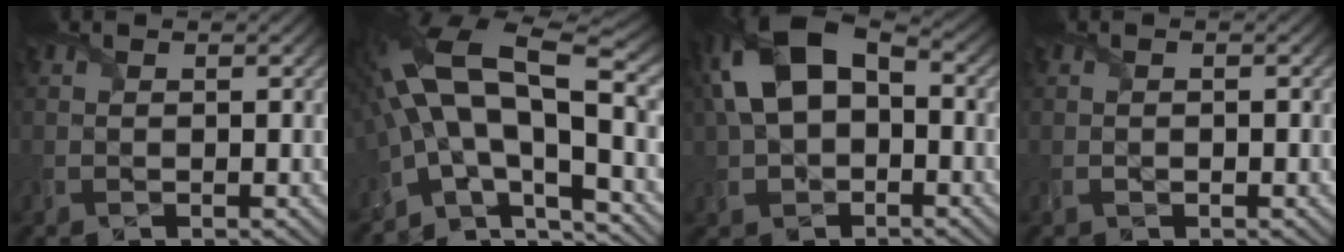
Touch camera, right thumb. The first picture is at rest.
{"total": 16.5, "force": [-1.9, 6.9, 14.9], "torque": [-0.284, 0.010, -0.040]}
{"total": 12.9, "force": [1.1, 8.5, 9.7], "torque": [-0.220, 0.006, 0.010]}
{"total": 0.0}